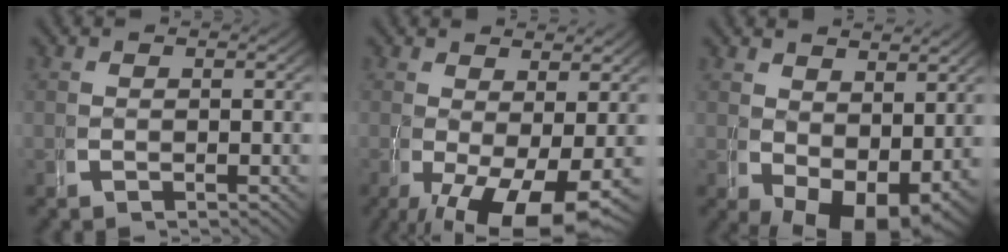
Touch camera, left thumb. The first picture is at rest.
{"total": 7.9, "force": [-2.6, 3.8, 6.5], "torque": [-0.106, -0.045, -0.011]}
{"total": 6.6, "force": [-0.9, 4.3, 4.9], "torque": [-0.072, -0.045, 0.015]}